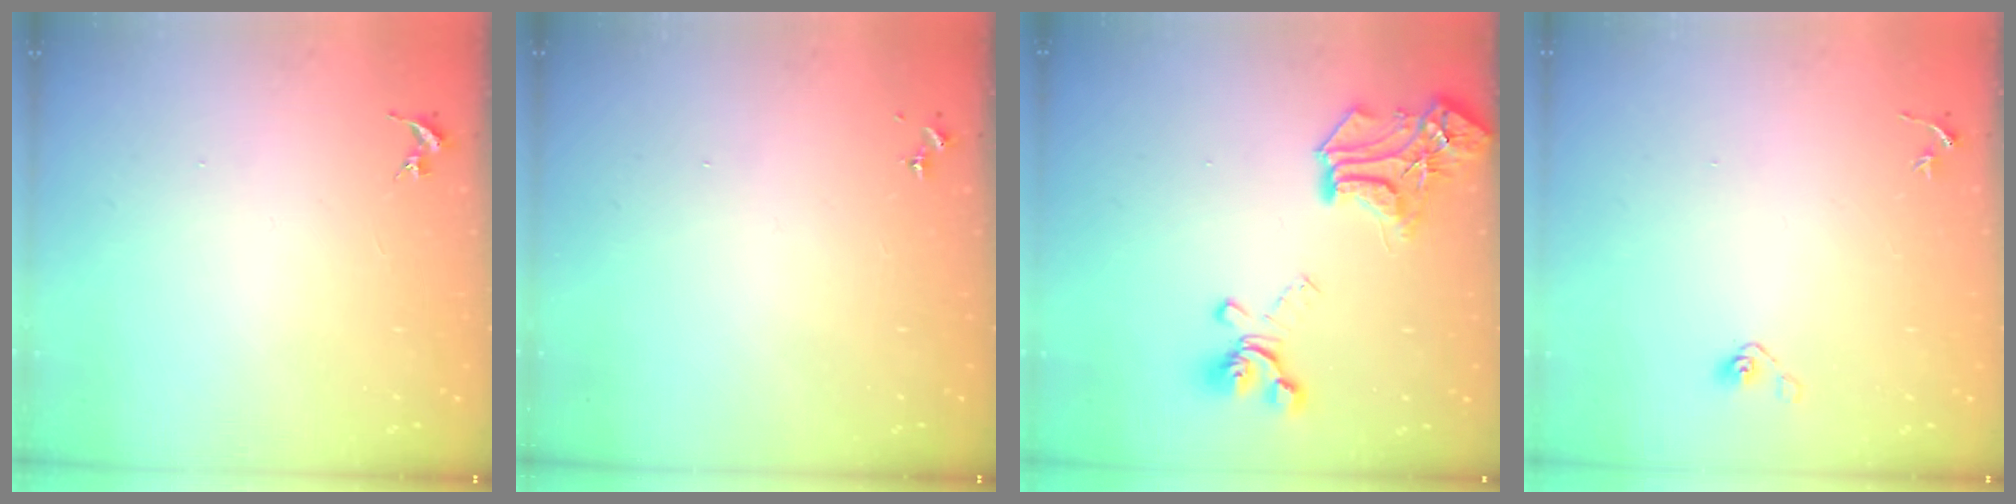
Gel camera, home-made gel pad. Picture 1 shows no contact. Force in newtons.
{"total": 0.0}
{"total": 19.7, "press": 19.7, "slide": 1.4}
{"total": 3.9, "press": 3.4, "slide": 1.9}